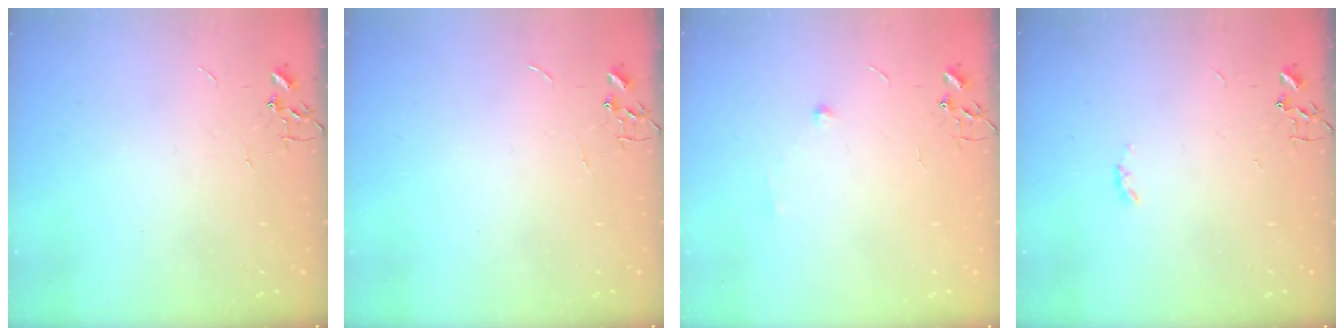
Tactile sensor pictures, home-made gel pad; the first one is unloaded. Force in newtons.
{"total": 0.0}
{"total": 5.0, "press": 4.8, "slide": 1.3}
{"total": 2.5, "press": 2.4, "slide": 0.4}